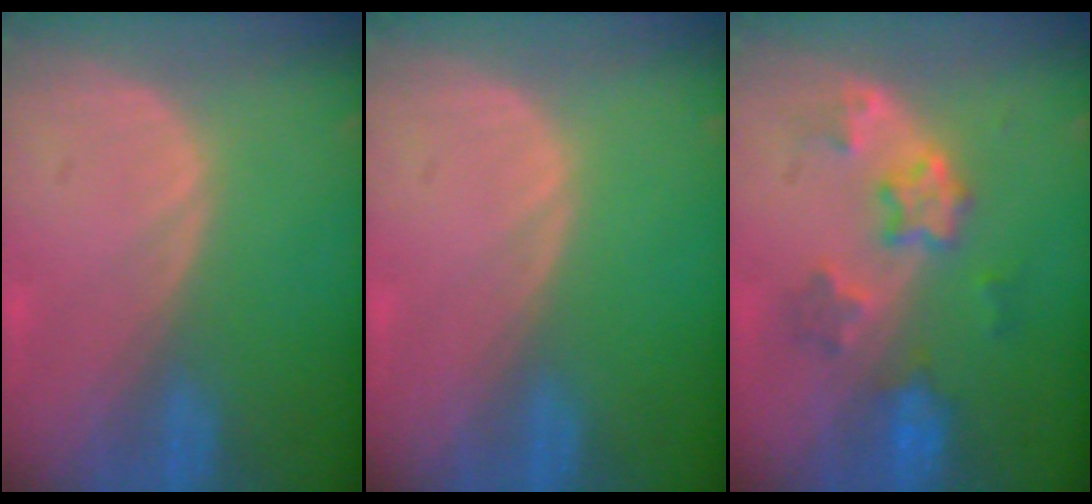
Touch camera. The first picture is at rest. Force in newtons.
{"total": 0.0}
{"total": 5.7, "press": 5.7, "slide": 0.4}